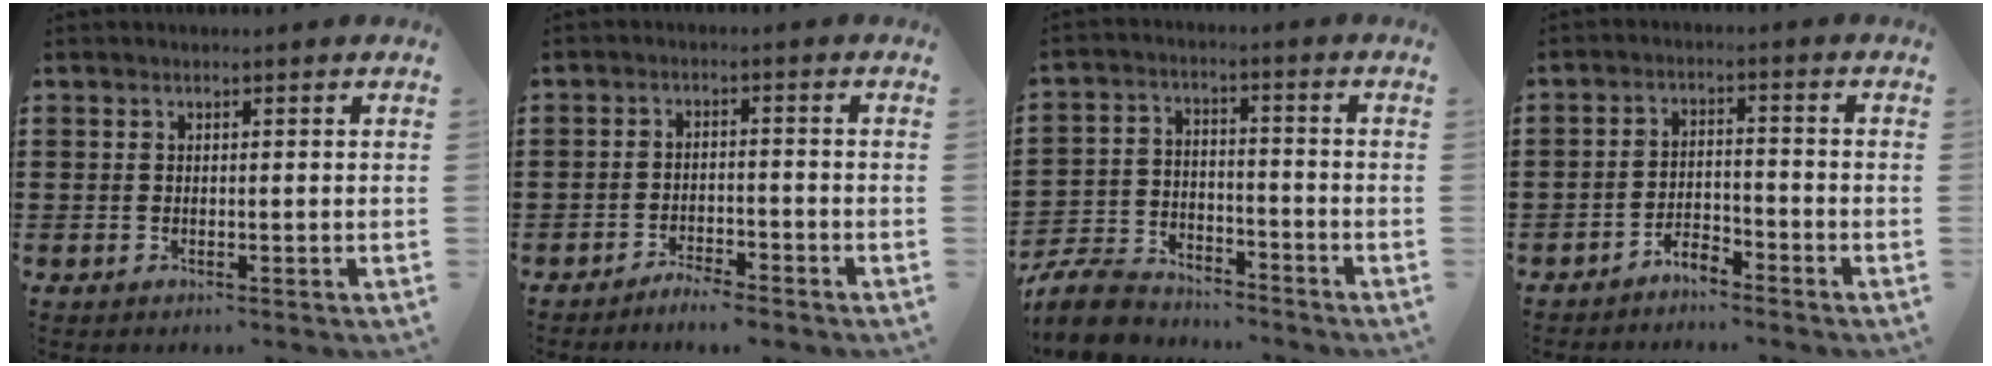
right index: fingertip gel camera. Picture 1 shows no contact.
{"total": 2.9, "force": [-2.9, 0.1, 0.2], "torque": [-0.010, 0.001, -0.059]}
{"total": 7.8, "force": [-7.4, 1.9, 1.6], "torque": [-0.049, 0.015, -0.149]}
{"total": 3.2, "force": [-3.2, 0.4, 0.5], "torque": [-0.015, 0.006, -0.066]}